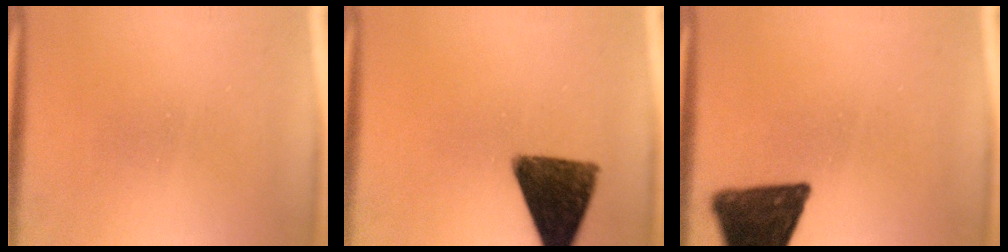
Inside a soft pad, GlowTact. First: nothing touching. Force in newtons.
{"total": 12.6}
{"total": 15.0}